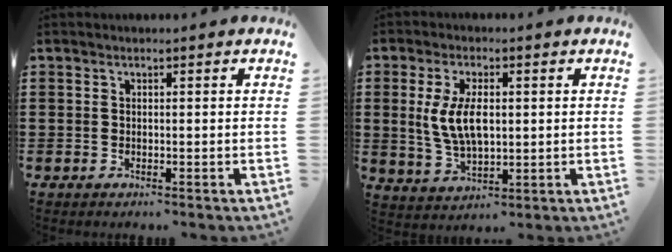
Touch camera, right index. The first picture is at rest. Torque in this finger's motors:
{"motor_torque": [0.57, 0.24, 0.50, 0.21]}